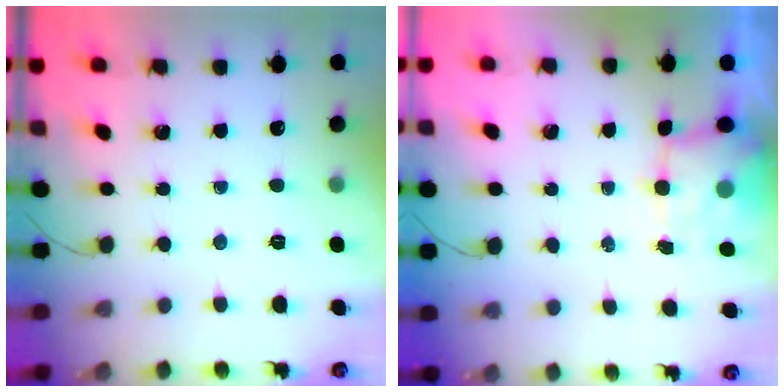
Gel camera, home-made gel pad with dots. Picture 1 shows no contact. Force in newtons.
{"total": 3.1, "press": 3.0, "slide": 0.7}